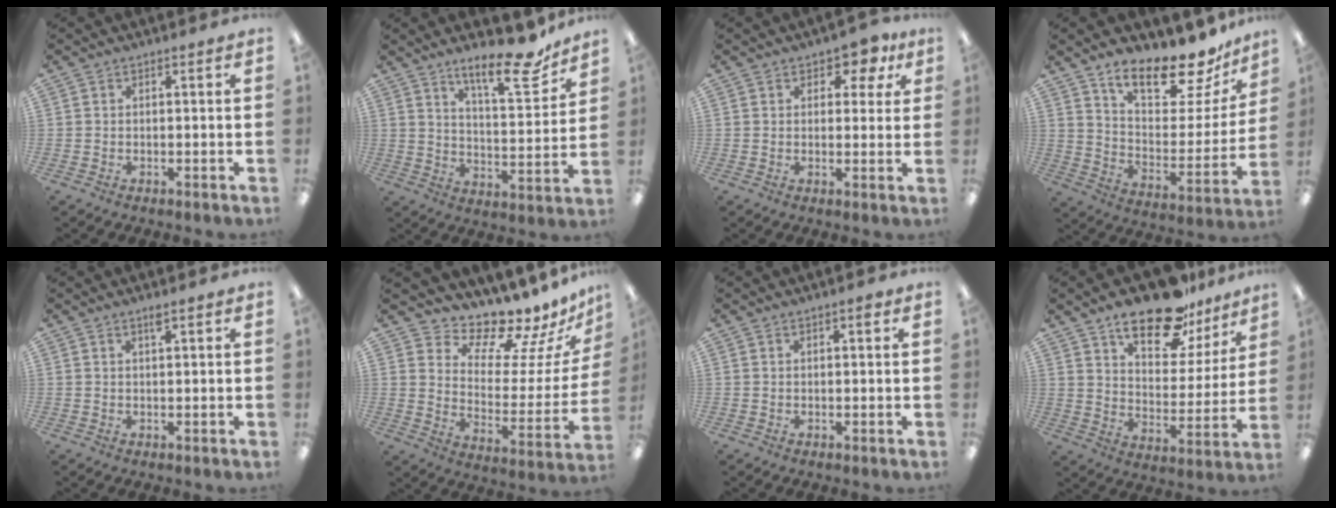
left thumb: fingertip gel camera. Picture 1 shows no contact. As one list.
[{"total": 16.4, "force": [12.4, 4.2, 9.9], "torque": [-0.145, -0.080, 0.201]}, {"total": 4.8, "force": [2.7, 3.1, 2.5], "torque": [-0.028, -0.007, 0.043]}, {"total": 16.9, "force": [14.2, 5.2, 7.5], "torque": [-0.117, -0.114, 0.241]}, {"total": 1.6, "force": [1.2, 0.2, 1.0], "torque": [-0.023, 0.000, 0.022]}, {"total": 14.6, "force": [13.9, 3.5, 3.2], "torque": [-0.043, -0.142, 0.233]}, {"total": 1.1, "force": [0.8, 0.4, 0.7], "torque": [-0.007, -0.003, 0.012]}, {"total": 18.6, "force": [13.9, 7.7, 9.7], "torque": [-0.154, -0.082, 0.239]}]